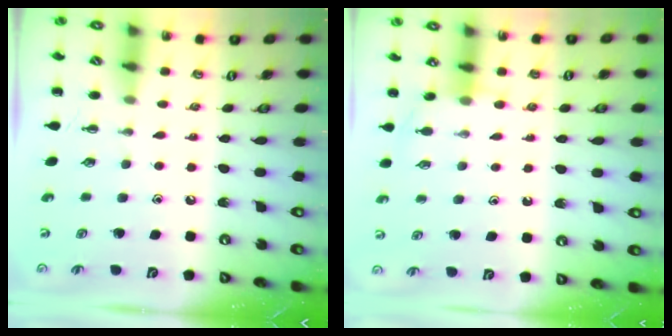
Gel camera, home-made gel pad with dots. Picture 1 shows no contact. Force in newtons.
{"total": 6.3, "press": 6.2, "slide": 1.4}